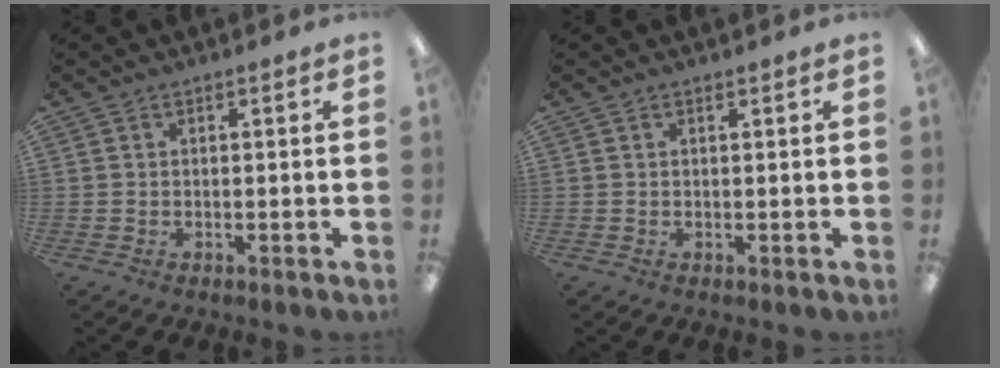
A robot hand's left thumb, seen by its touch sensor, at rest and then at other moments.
{"total": 0.5, "force": [0.5, 0.2, 0.0], "torque": [0.008, -0.003, 0.008]}